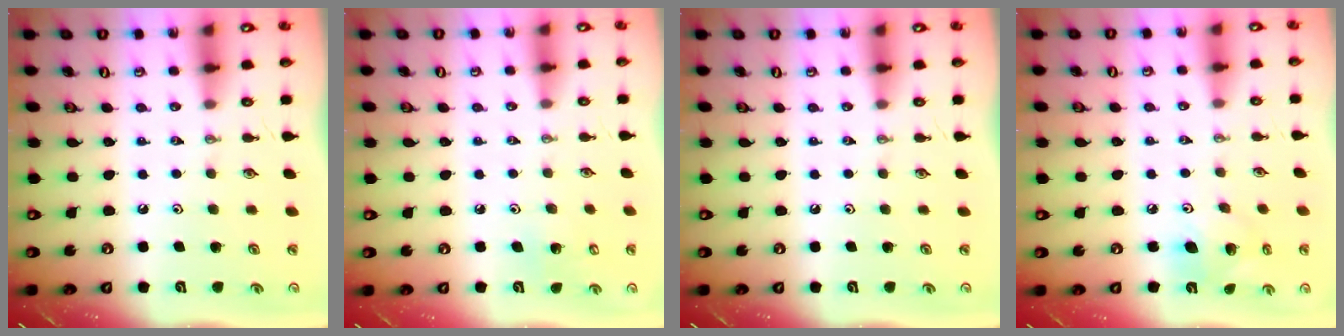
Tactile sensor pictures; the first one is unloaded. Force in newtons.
{"total": 4.7, "press": 4.7, "slide": 0.4}
{"total": 0.0}
{"total": 9.8, "press": 9.6, "slide": 1.8}